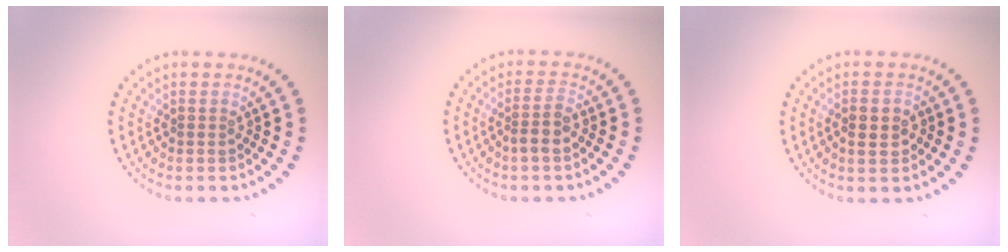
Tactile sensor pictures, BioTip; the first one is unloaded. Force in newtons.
{"total": 2.0, "press": 1.7, "slide": 1.0}
{"total": 2.1, "press": 2.1, "slide": 0.1}